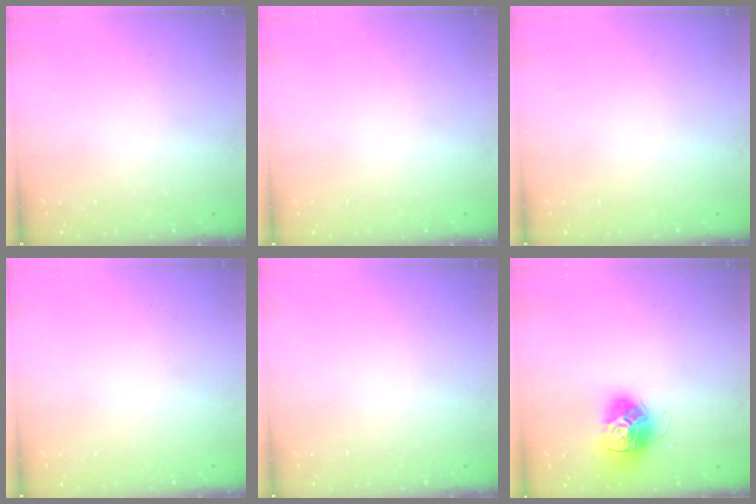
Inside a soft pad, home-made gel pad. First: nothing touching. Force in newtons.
{"total": 0.0}
{"total": 0.0}
{"total": 0.0}
{"total": 0.0}
{"total": 14.9, "press": 14.8, "slide": 1.3}